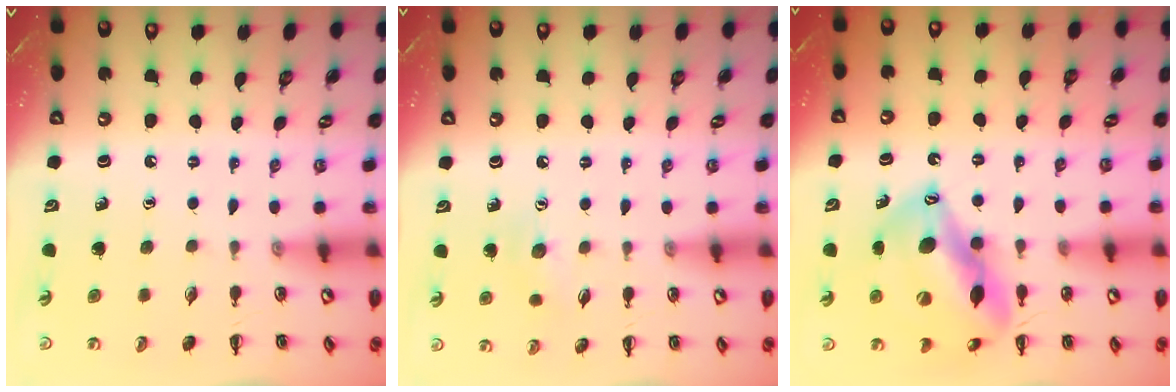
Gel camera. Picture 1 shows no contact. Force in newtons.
{"total": 6.5, "press": 6.3, "slide": 1.6}
{"total": 17.0, "press": 16.4, "slide": 4.6}